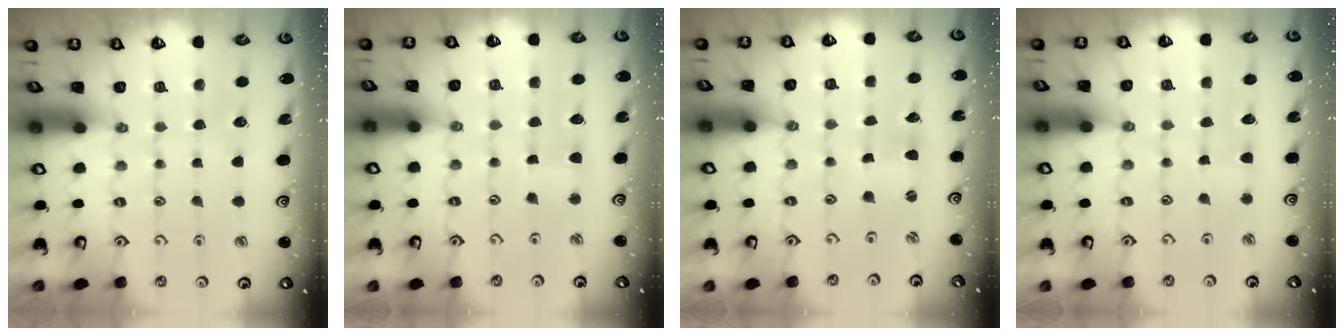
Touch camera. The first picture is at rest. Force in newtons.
{"total": 3.2, "press": 3.2, "slide": 0.3}
{"total": 1.5, "press": 1.4, "slide": 0.3}
{"total": 2.7, "press": 2.6, "slide": 0.4}